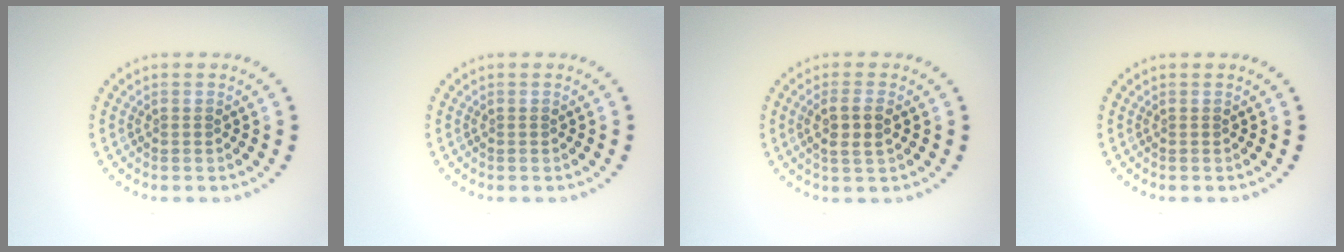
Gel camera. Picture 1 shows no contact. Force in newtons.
{"total": 0.0}
{"total": 2.5, "press": 2.2, "slide": 1.0}
{"total": 0.0}